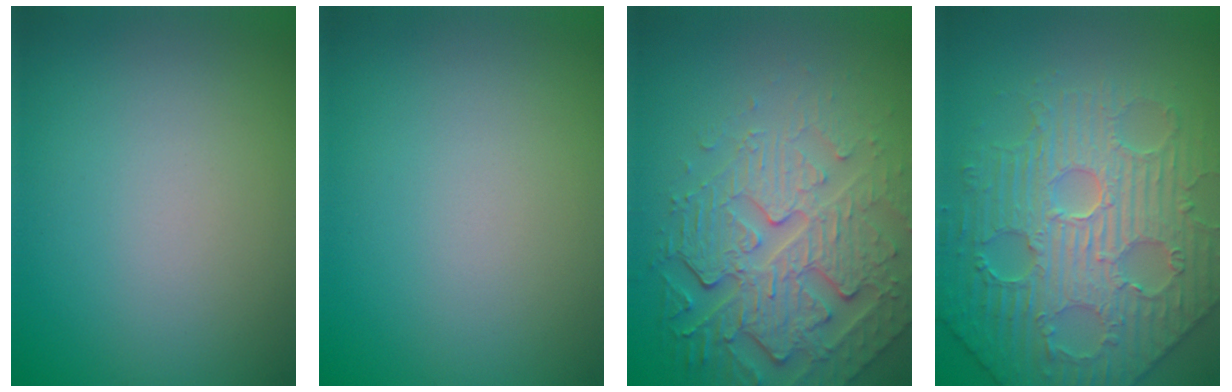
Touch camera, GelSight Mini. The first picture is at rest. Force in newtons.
{"total": 0.0}
{"total": 7.2, "press": 5.2, "slide": 5.0}
{"total": 6.9, "press": 5.9, "slide": 3.6}